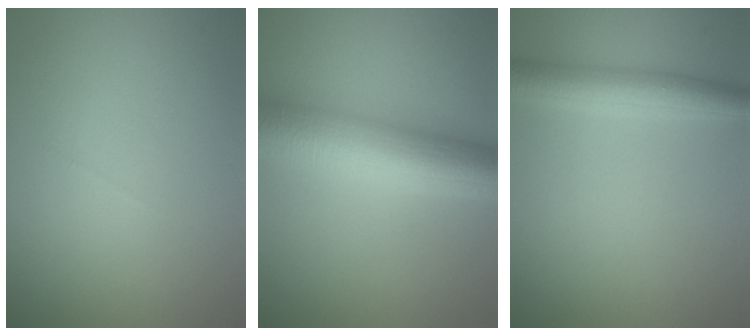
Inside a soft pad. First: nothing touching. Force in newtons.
{"total": 10.2, "press": 10.2, "slide": 0.1}
{"total": 3.9, "press": 3.9, "slide": 0.0}